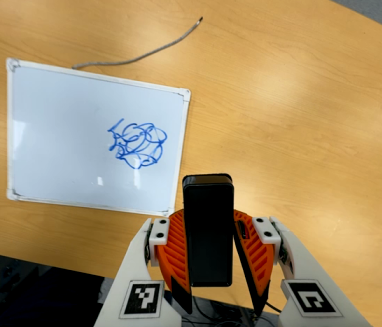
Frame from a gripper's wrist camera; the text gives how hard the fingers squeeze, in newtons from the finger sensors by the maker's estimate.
{"total": 6.4, "left": 6.2, "right": 6.6}